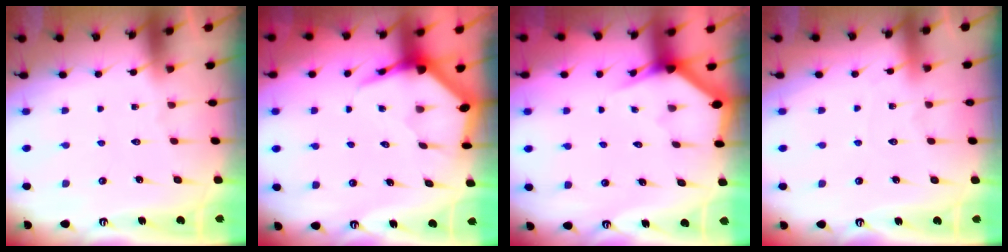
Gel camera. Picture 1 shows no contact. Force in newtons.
{"total": 4.8, "press": 4.8, "slide": 0.5}
{"total": 2.8, "press": 2.8, "slide": 0.1}
{"total": 2.9, "press": 2.9, "slide": 0.4}